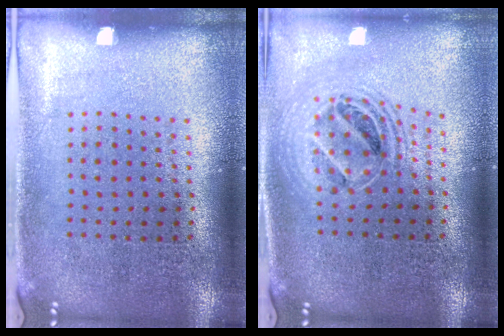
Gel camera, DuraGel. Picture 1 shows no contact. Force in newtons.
{"total": 1.8, "press": 1.5, "slide": 1.0}